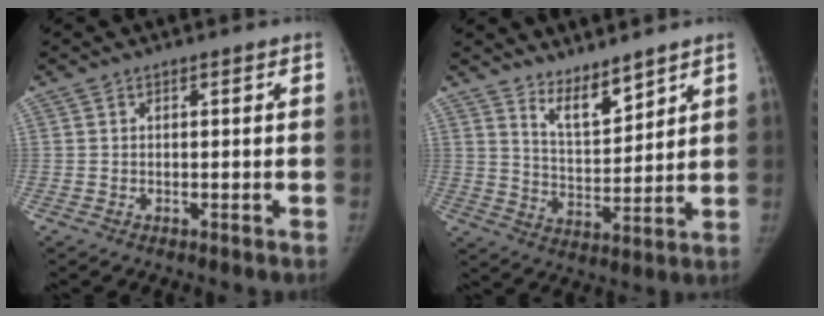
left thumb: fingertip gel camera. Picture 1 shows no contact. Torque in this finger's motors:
{"motor_torque": [0.03, 0.09, 0.71, -0.52, 0.04]}